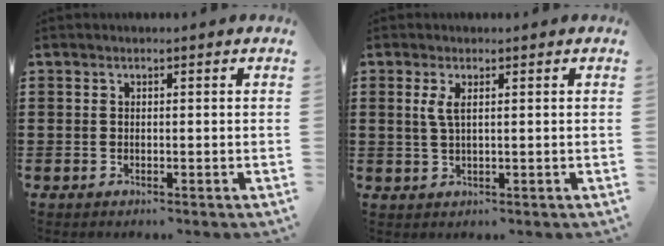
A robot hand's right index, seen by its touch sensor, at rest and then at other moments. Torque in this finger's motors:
{"motor_torque": [0.49, -0.11, 0.32, 0.10]}